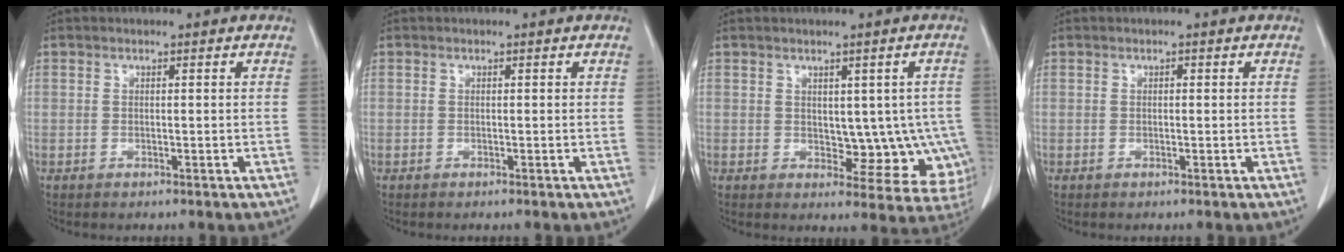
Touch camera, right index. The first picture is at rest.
{"total": 0.0}
{"total": 8.6, "force": [-0.6, 5.4, 6.7], "torque": [-0.051, 0.010, 0.006]}
{"total": 0.0}